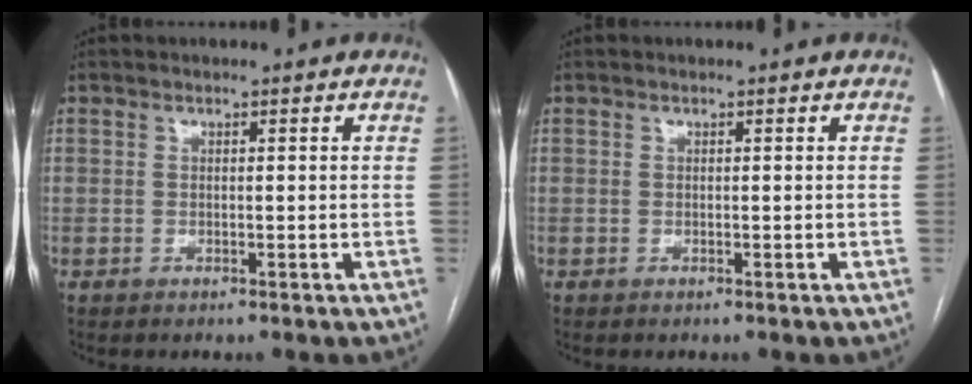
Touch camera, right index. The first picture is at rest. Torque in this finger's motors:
{"motor_torque": [0.00, 0.00, 0.00, 0.01]}